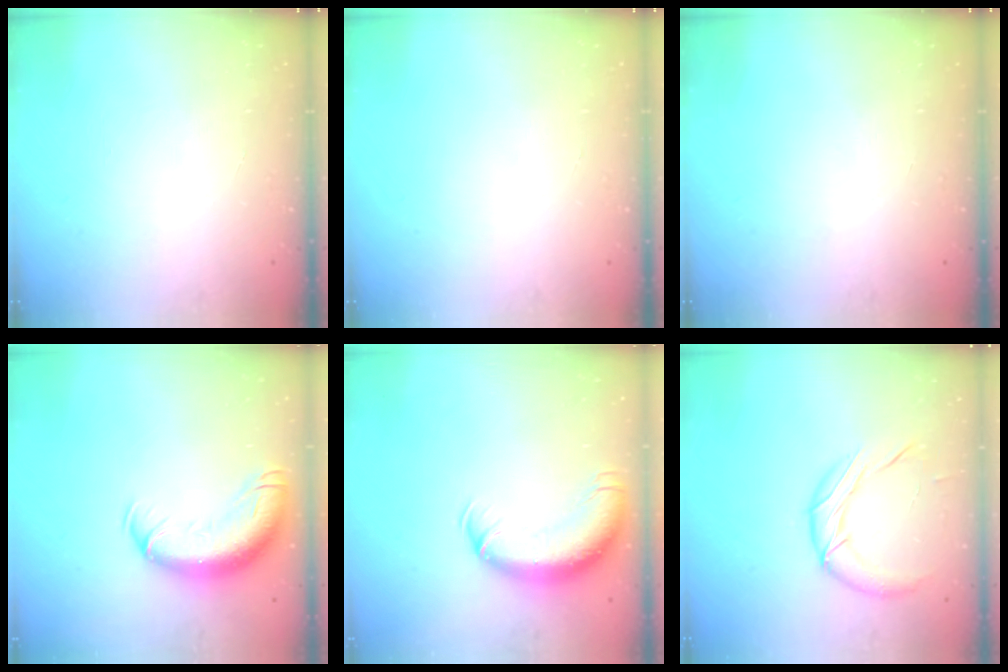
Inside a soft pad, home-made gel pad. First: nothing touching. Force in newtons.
{"total": 0.0}
{"total": 0.0}
{"total": 15.2, "press": 14.8, "slide": 3.6}
{"total": 13.5, "press": 13.1, "slide": 3.5}
{"total": 12.0, "press": 11.9, "slide": 0.7}